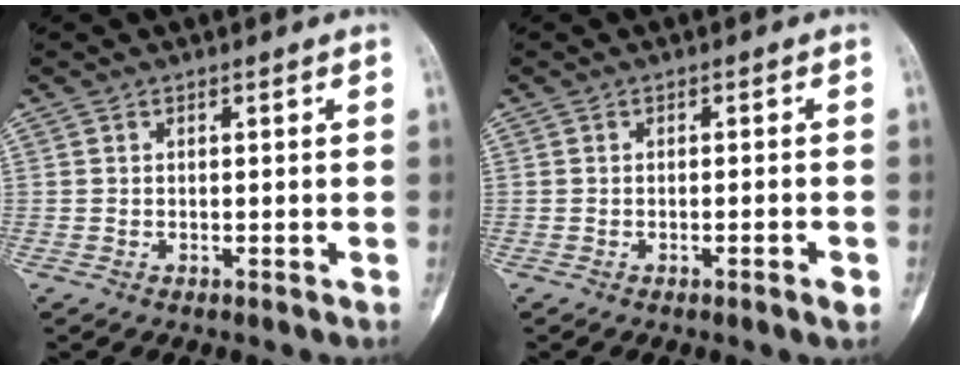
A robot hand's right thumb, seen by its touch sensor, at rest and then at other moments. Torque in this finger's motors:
{"motor_torque": [-0.50, -0.24, -0.05, -0.11, 0.03]}